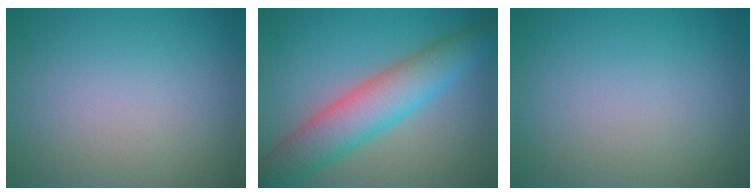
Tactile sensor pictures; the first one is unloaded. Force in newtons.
{"total": 6.8, "press": 6.8, "slide": 0.3}
{"total": 0.0}